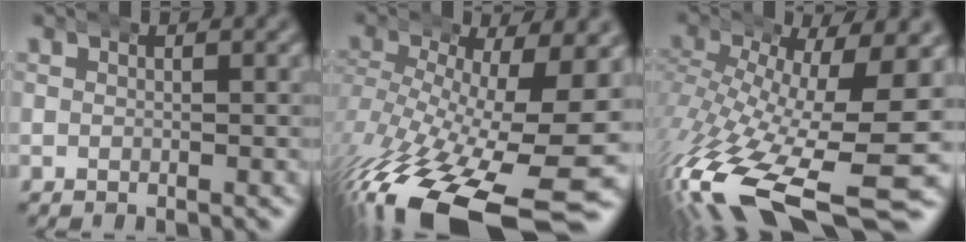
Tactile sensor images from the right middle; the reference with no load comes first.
{"total": 11.7, "force": [-6.2, 4.0, 9.1], "torque": [-0.173, -0.050, -0.072]}
{"total": 11.1, "force": [-4.4, 3.9, 9.4], "torque": [-0.190, -0.048, -0.042]}